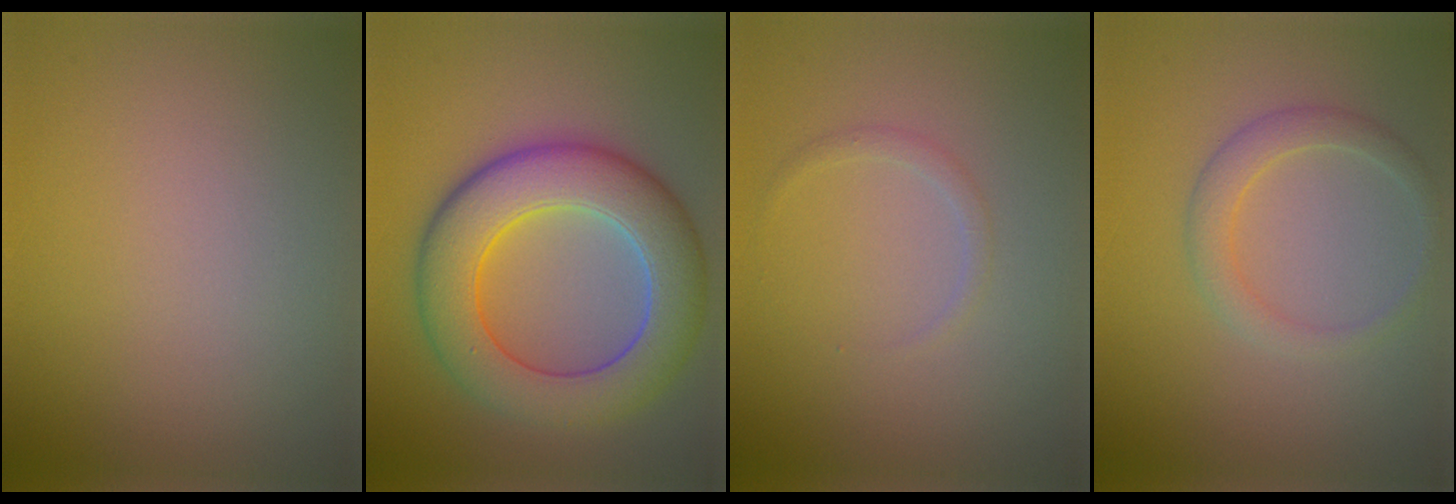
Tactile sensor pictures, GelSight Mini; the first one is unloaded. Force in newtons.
{"total": 9.1, "press": 9.1, "slide": 0.4}
{"total": 0.8, "press": 0.8, "slide": 0.0}
{"total": 2.2, "press": 2.2, "slide": 0.2}